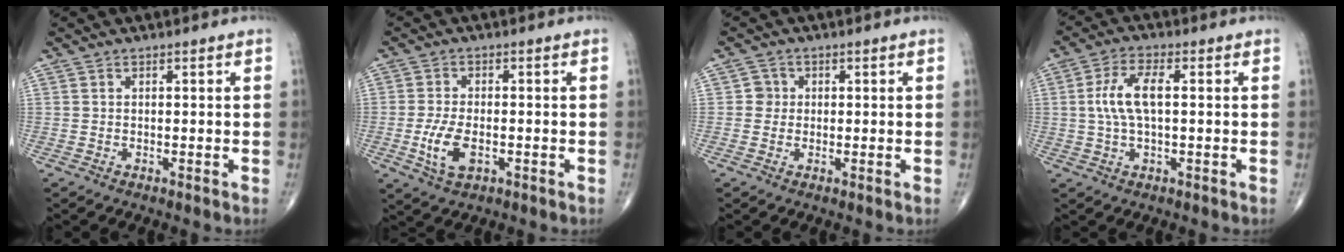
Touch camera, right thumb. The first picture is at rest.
{"total": 6.3, "force": [-1.7, 3.2, 5.1], "torque": [-0.103, 0.002, -0.027]}
{"total": 2.0, "force": [0.1, 2.0, 0.4], "torque": [0.008, 0.006, -0.005]}
{"total": 7.4, "force": [0.7, 2.9, 6.8], "torque": [-0.146, 0.013, 0.010]}